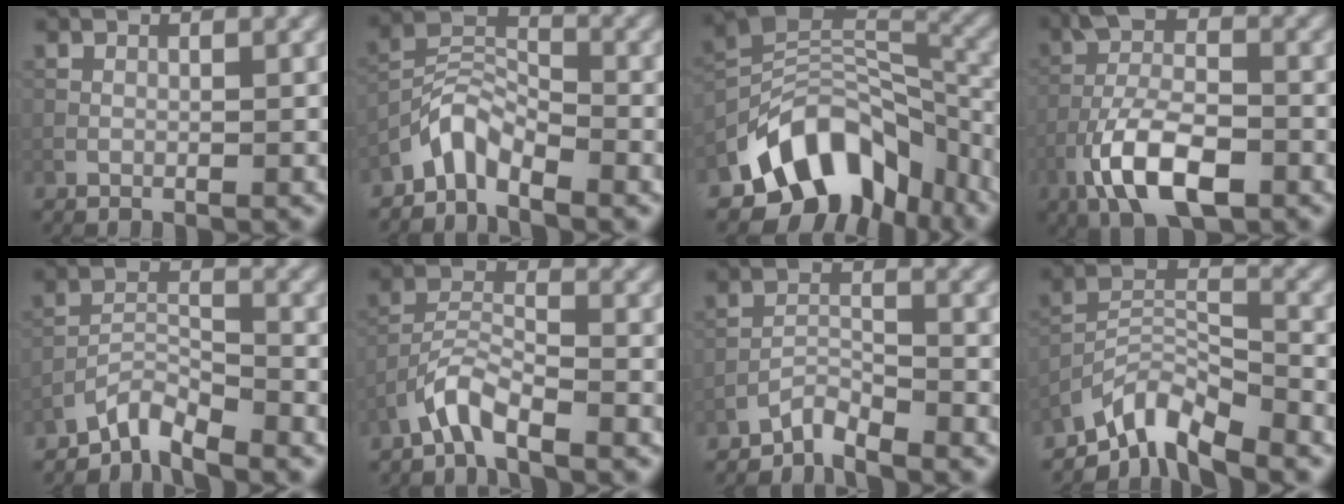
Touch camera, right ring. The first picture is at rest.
{"total": 3.5, "force": [-3.0, 1.3, 1.4], "torque": [-0.025, 0.014, -0.068]}
{"total": 11.3, "force": [-6.6, 7.0, 5.9], "torque": [-0.086, 0.012, -0.132]}
{"total": 9.1, "force": [-4.5, 3.7, 7.0], "torque": [-0.138, 0.004, -0.088]}
{"total": 3.2, "force": [-3.0, 0.5, 1.1], "torque": [-0.015, 0.005, -0.067]}
{"total": 3.3, "force": [-2.7, 0.7, 1.6], "torque": [-0.031, 0.011, -0.062]}
{"total": 2.3, "force": [-2.3, 0.2, 0.5], "torque": [-0.006, 0.008, -0.049]}
{"total": 5.5, "force": [-4.8, 1.3, 2.5], "torque": [-0.036, 0.002, -0.098]}